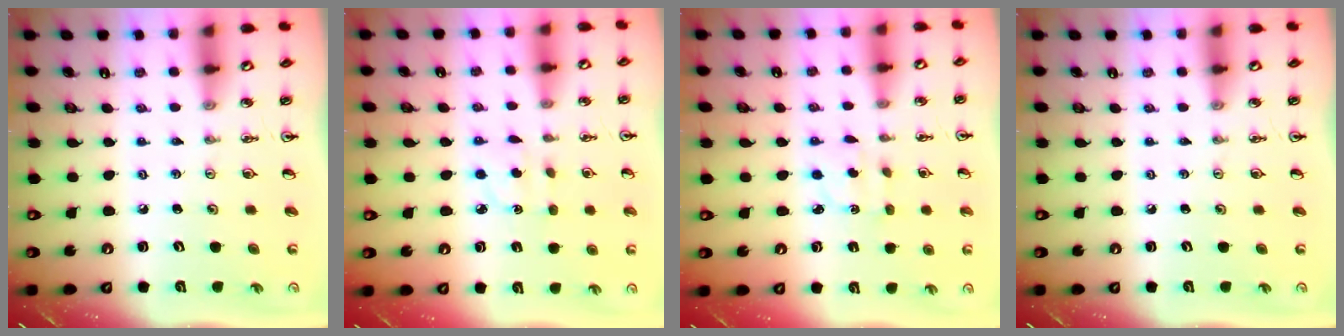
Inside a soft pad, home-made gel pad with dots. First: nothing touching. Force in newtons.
{"total": 2.8, "press": 2.6, "slide": 0.8}
{"total": 2.7, "press": 2.6, "slide": 0.6}
{"total": 0.0}